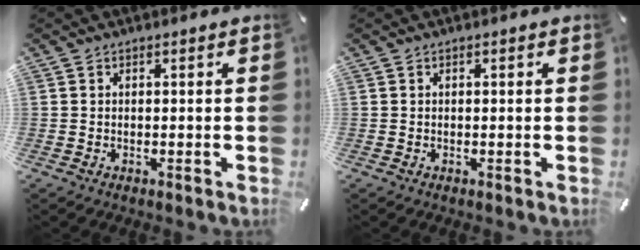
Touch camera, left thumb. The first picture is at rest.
{"total": 0.0}